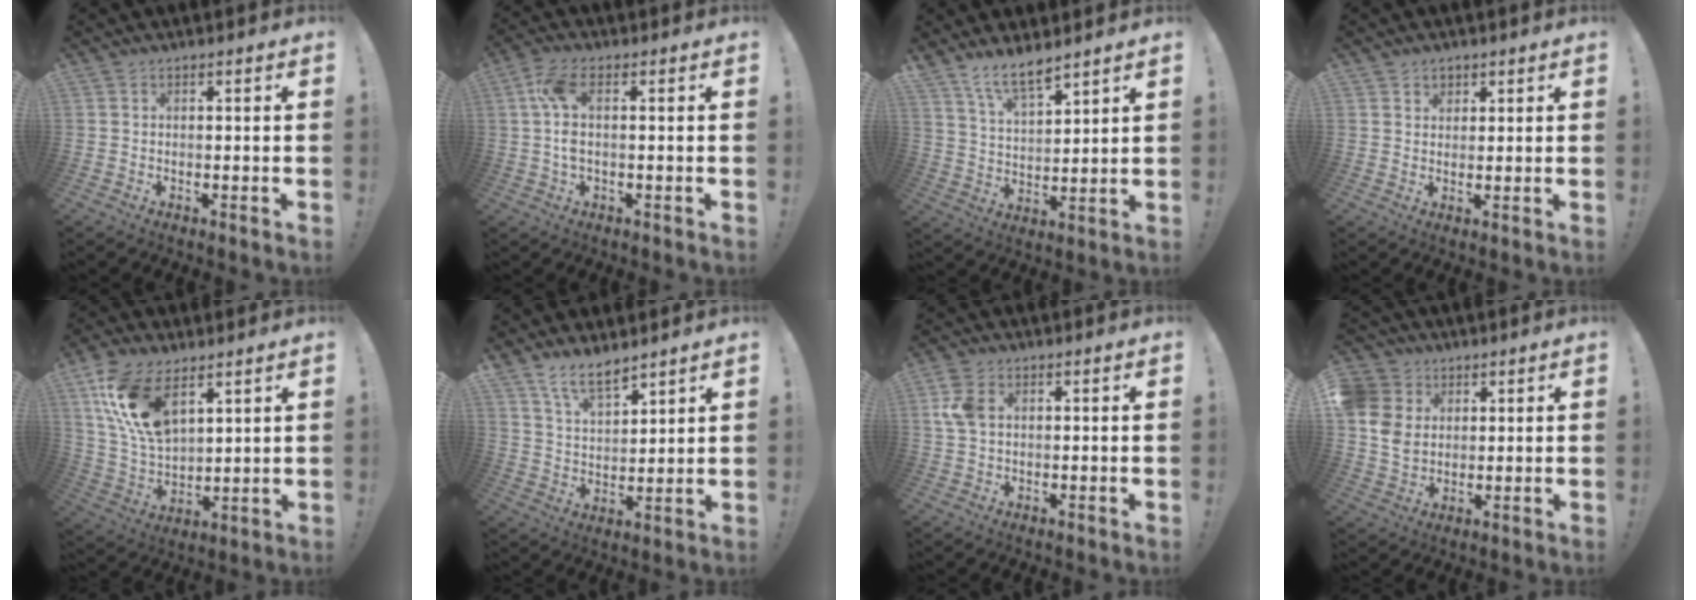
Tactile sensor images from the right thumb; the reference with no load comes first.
{"total": 6.9, "force": [0.7, 2.7, 6.3], "torque": [-0.143, -0.002, 0.015]}
{"total": 8.7, "force": [7.3, 2.5, 4.1], "torque": [-0.084, -0.047, 0.139]}
{"total": 2.7, "force": [1.9, 2.0, 0.1], "torque": [0.014, -0.012, 0.030]}
{"total": 16.7, "force": [8.8, 9.0, 11.0], "torque": [-0.226, -0.040, 0.164]}
{"total": 9.0, "force": [7.4, 3.3, 4.0], "torque": [-0.076, -0.046, 0.141]}
{"total": 5.7, "force": [1.5, 3.9, 3.9], "torque": [-0.086, 0.004, 0.028]}
{"total": 10.3, "force": [3.1, 8.9, 4.2], "torque": [-0.087, -0.013, 0.064]}